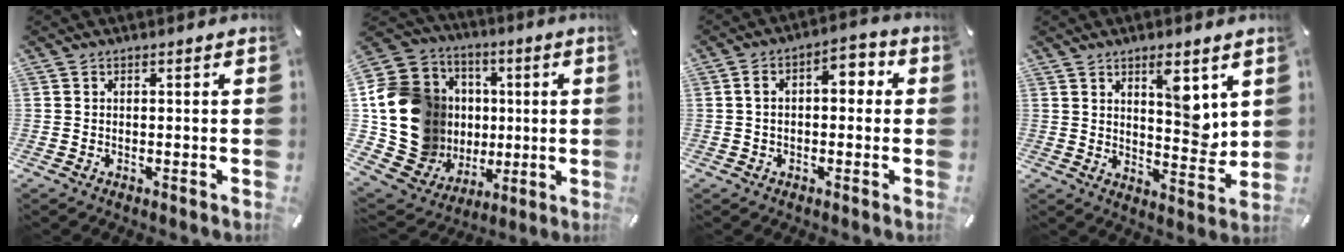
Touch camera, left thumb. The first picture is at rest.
{"total": 18.8, "force": [2.1, 16.9, 8.0], "torque": [-0.159, -0.029, 0.071]}
{"total": 5.9, "force": [0.1, 3.9, 4.4], "torque": [-0.065, 0.011, -0.007]}
{"total": 9.1, "force": [4.8, 4.1, 6.5], "torque": [-0.073, -0.041, 0.077]}